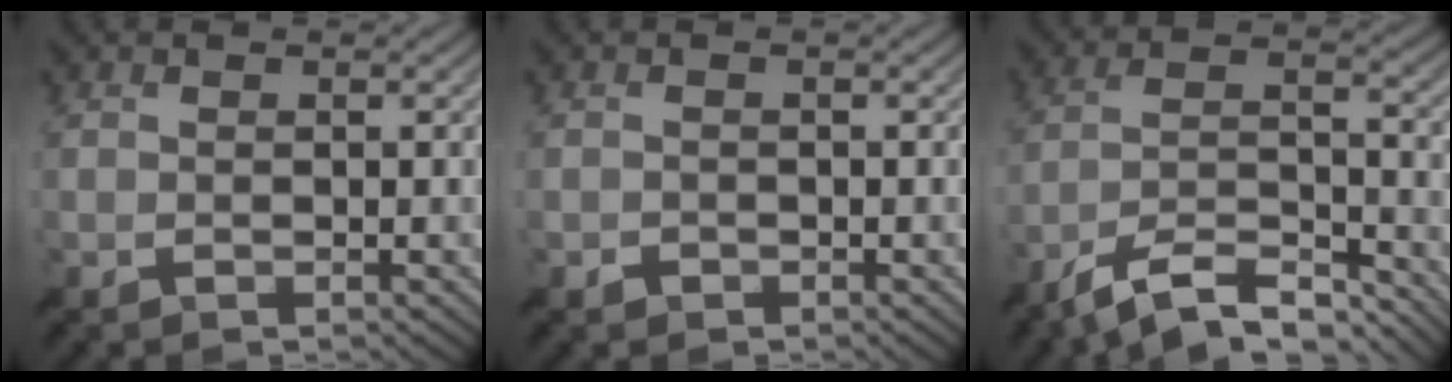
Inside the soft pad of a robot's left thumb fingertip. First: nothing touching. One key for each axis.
{"total": 0.9, "fx": -0.6, "fy": 0.6, "fz": 0.1, "tx": 0.003, "ty": -0.002, "tz": -0.013}
{"total": 11.3, "fx": -9.2, "fy": 2.6, "fz": 6.0, "tx": -0.113, "ty": 0.003, "tz": -0.165}